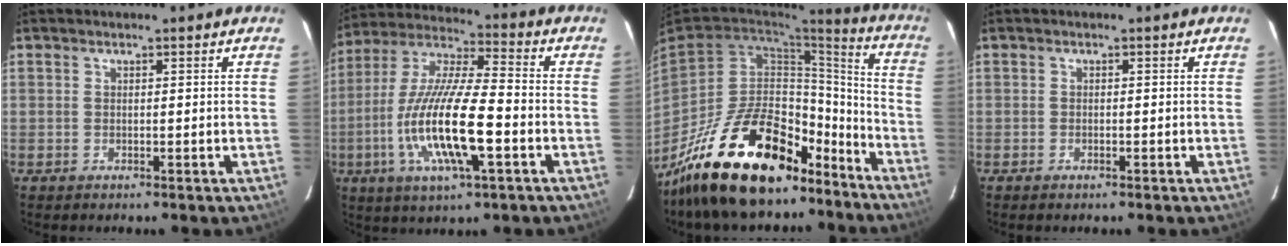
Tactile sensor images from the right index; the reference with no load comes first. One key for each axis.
{"total": 17.9, "fx": -5.2, "fy": 3.7, "fz": 16.7, "tx": -0.332, "ty": -0.013, "tz": -0.101}
{"total": 28.1, "fx": -20.3, "fy": 12.3, "fz": 15.1, "tx": -0.266, "ty": 0.030, "tz": -0.298}
{"total": 0.9, "fx": -0.7, "fy": 0.4, "fz": 0.3, "tx": -0.006, "ty": -0.004, "tz": -0.014}